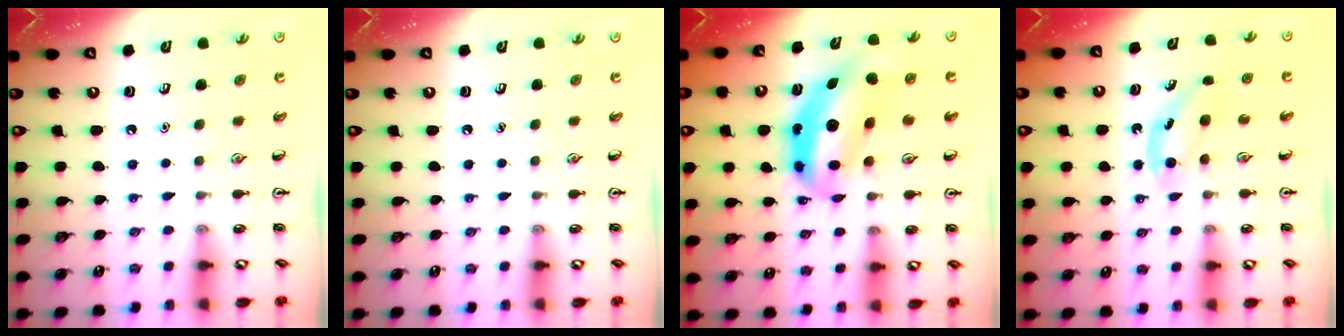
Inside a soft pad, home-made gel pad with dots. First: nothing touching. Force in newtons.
{"total": 0.0}
{"total": 11.2, "press": 10.7, "slide": 3.2}
{"total": 4.5, "press": 4.2, "slide": 1.5}